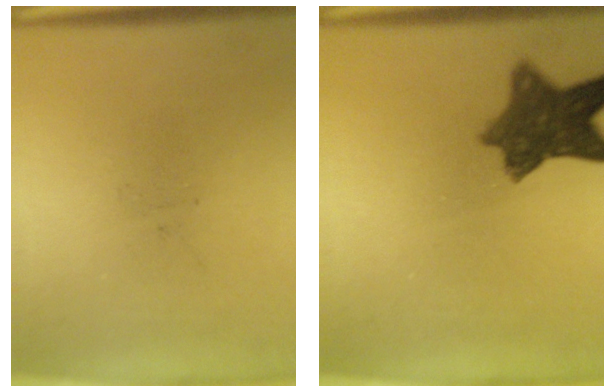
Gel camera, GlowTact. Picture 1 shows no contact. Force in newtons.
{"total": 9.2}